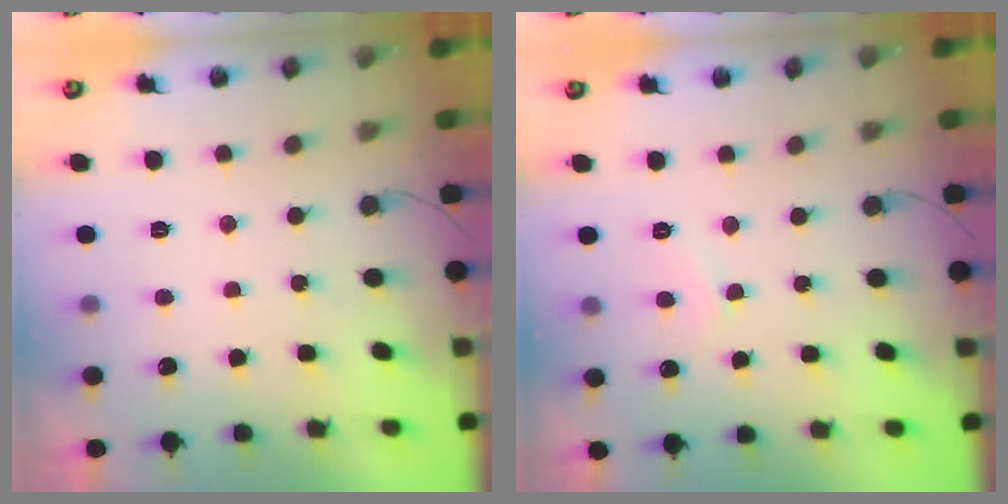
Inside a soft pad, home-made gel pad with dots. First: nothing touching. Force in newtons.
{"total": 4.8, "press": 4.8, "slide": 0.4}